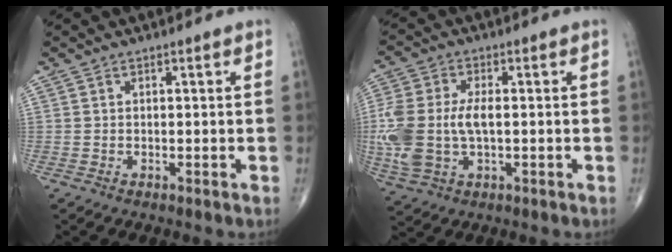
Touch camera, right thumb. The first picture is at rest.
{"total": 13.7, "force": [-0.7, 7.9, 11.2], "torque": [-0.278, 0.003, -0.007]}